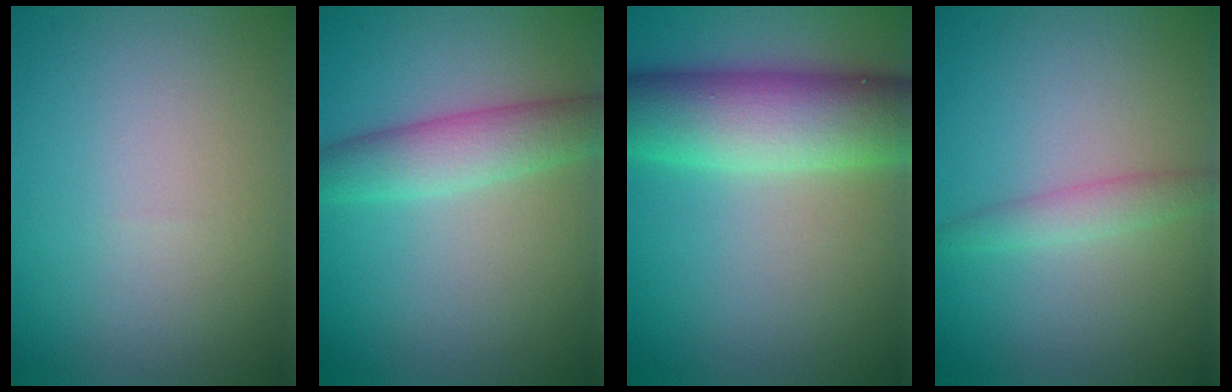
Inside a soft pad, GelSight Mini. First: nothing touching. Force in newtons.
{"total": 3.9, "press": 3.9, "slide": 0.1}
{"total": 9.2, "press": 9.2, "slide": 0.3}
{"total": 1.7, "press": 1.7, "slide": 0.0}